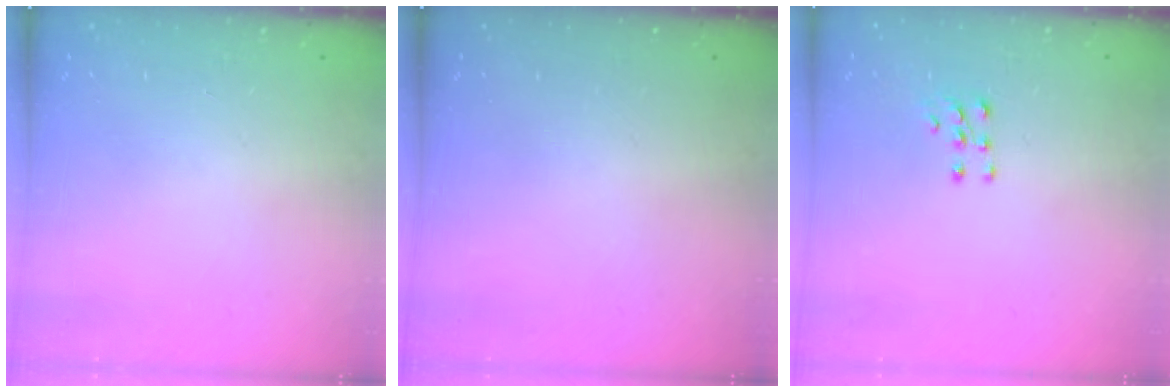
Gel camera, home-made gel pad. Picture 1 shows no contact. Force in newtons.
{"total": 0.0}
{"total": 5.0, "press": 5.0, "slide": 0.6}